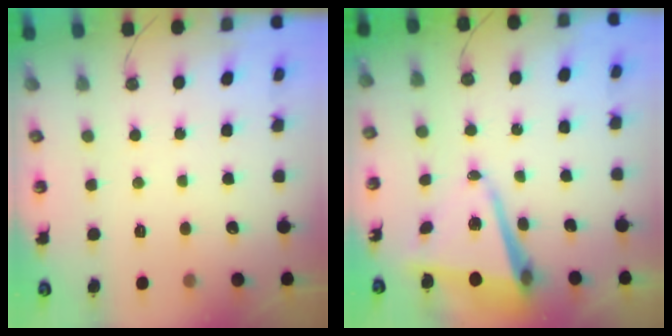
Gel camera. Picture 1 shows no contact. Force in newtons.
{"total": 9.5, "press": 9.3, "slide": 1.7}